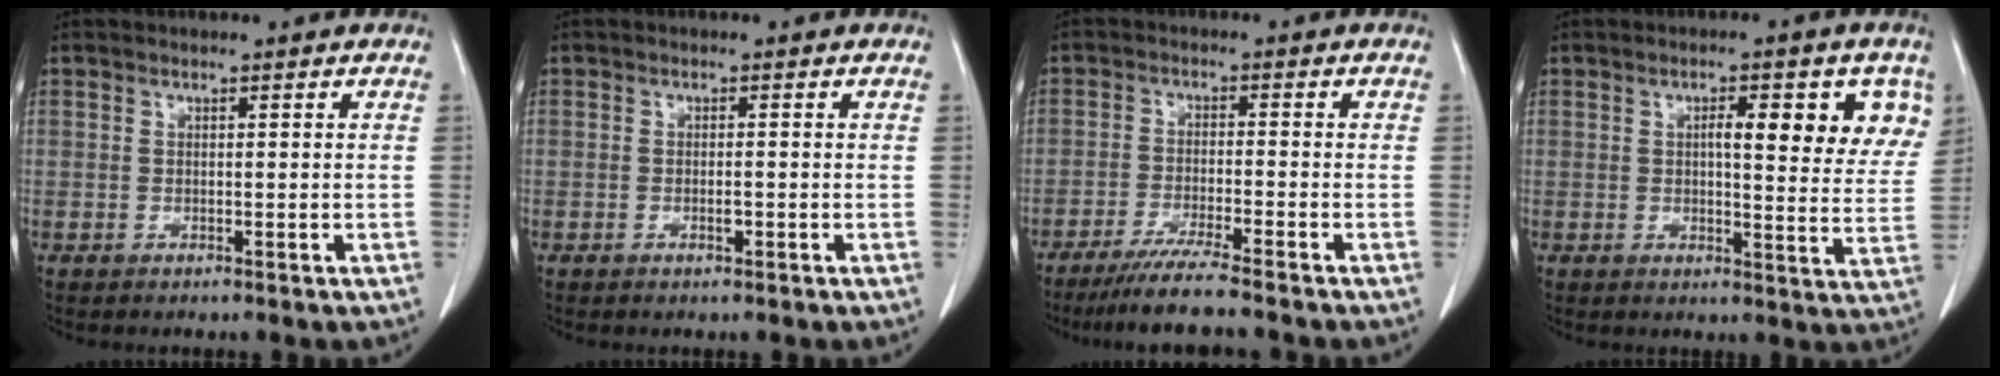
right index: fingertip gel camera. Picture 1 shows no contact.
{"total": 1.2, "force": [-0.5, 0.3, 1.1], "torque": [-0.022, 0.000, -0.008]}
{"total": 7.2, "force": [-6.1, -1.1, 3.7], "torque": [-0.057, -0.023, -0.102]}
{"total": 10.1, "force": [4.0, 2.6, 8.9], "torque": [-0.106, 0.006, 0.047]}